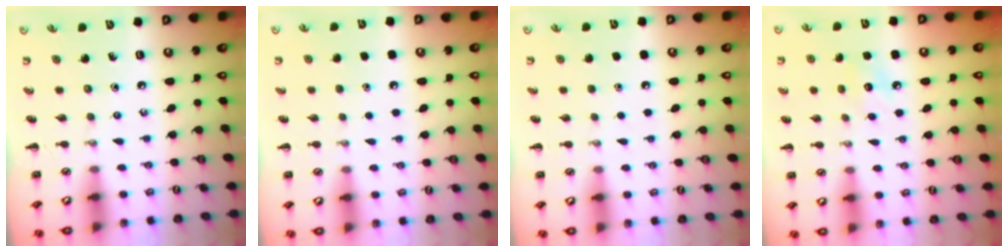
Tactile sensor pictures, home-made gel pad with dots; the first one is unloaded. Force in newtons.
{"total": 1.8, "press": 1.7, "slide": 0.1}
{"total": 1.6, "press": 1.6, "slide": 0.1}
{"total": 7.6, "press": 7.4, "slide": 1.5}